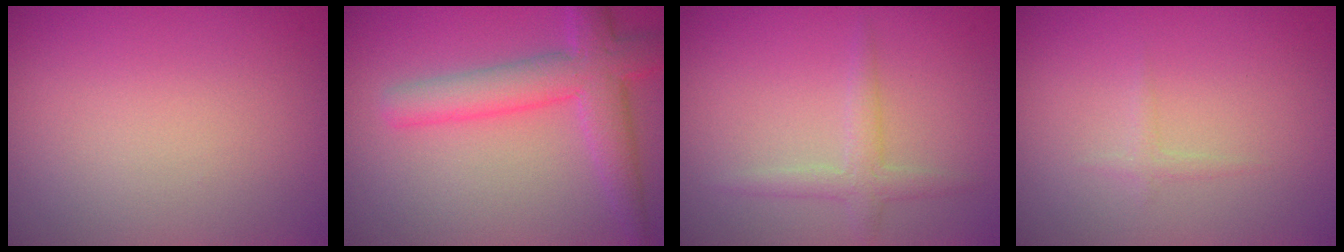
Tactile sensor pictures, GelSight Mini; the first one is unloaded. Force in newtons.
{"total": 5.3, "press": 5.3, "slide": 0.2}
{"total": 1.9, "press": 1.9, "slide": 0.1}
{"total": 0.7, "press": 0.7, "slide": 0.0}